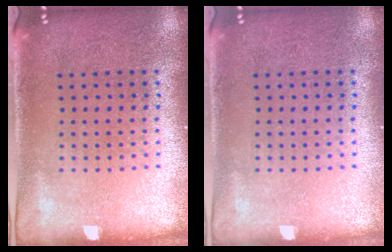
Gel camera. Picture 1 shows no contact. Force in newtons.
{"total": 0.0}